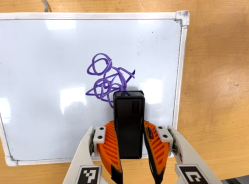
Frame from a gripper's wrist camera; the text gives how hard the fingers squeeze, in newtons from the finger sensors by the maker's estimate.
{"total": 6.5, "left": 5.2, "right": 7.8}